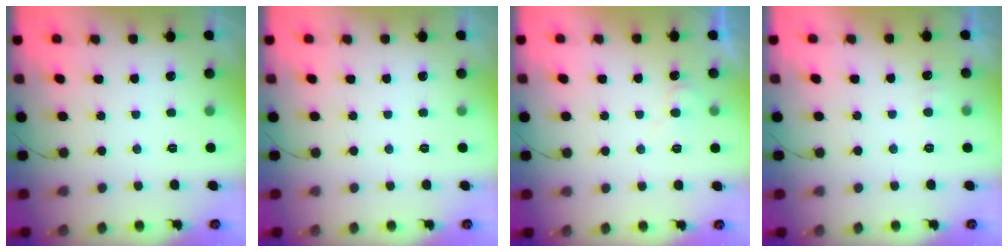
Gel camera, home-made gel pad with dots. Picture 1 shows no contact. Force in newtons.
{"total": 0.0}
{"total": 4.7, "press": 4.7, "slide": 0.6}
{"total": 4.3, "press": 4.3, "slide": 0.5}